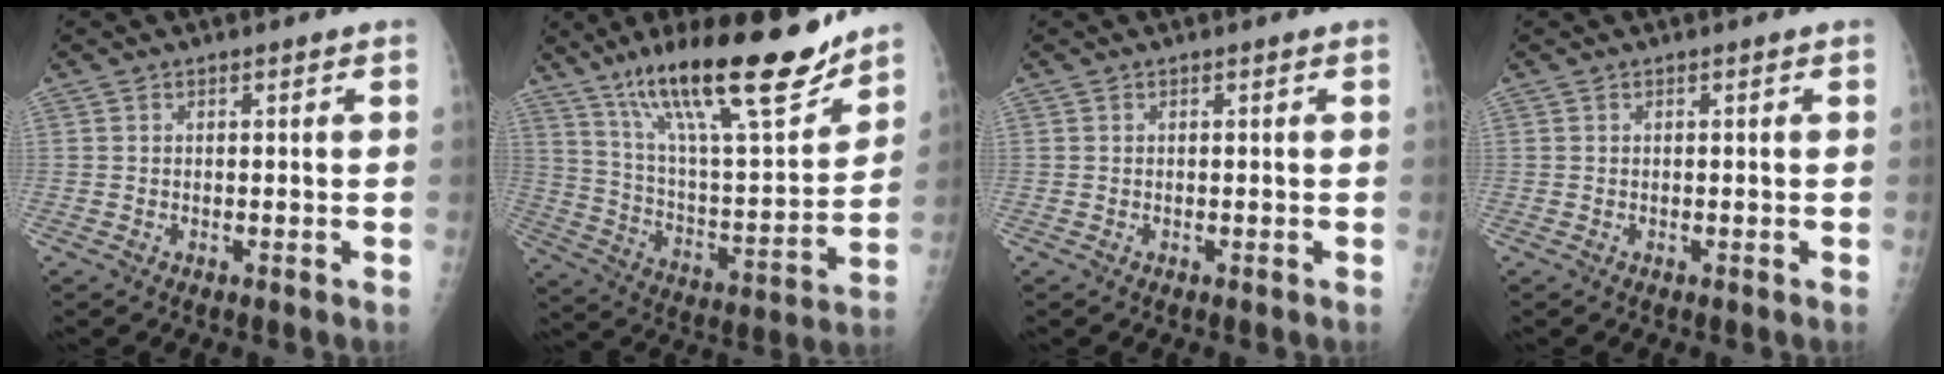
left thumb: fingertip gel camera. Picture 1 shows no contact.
{"total": 24.4, "force": [17.3, 5.3, 16.5], "torque": [-0.249, -0.073, 0.295]}
{"total": 0.0}
{"total": 0.0}